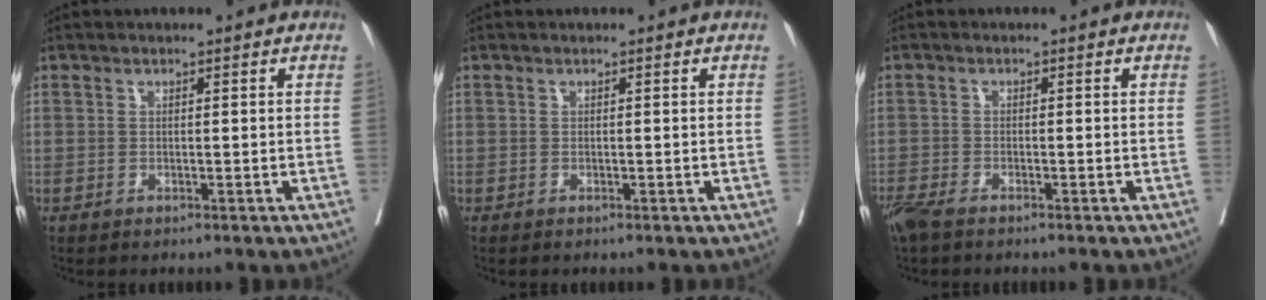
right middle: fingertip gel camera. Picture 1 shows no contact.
{"total": 0.0}
{"total": 3.6, "force": [-2.9, 0.9, 2.0], "torque": [-0.045, -0.012, -0.056]}